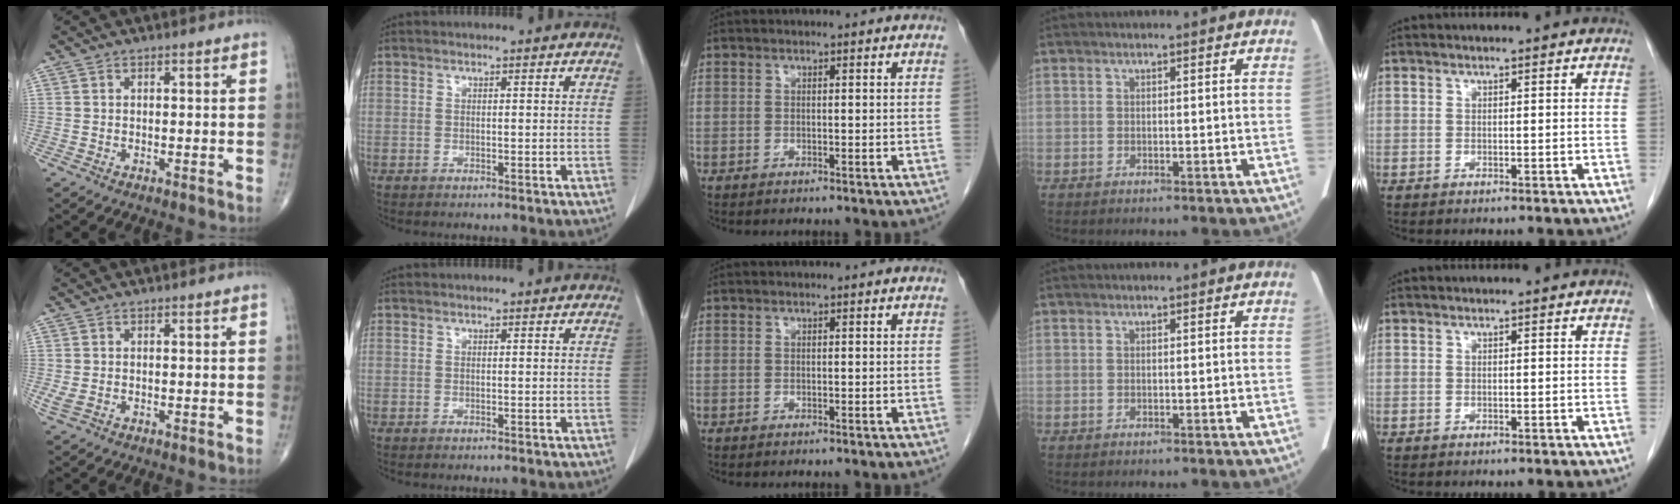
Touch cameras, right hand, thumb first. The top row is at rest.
{"thumb": {"total": 1.7, "force": [-0.2, 1.1, 1.3], "torque": [-0.040, 0.004, -0.001]}}